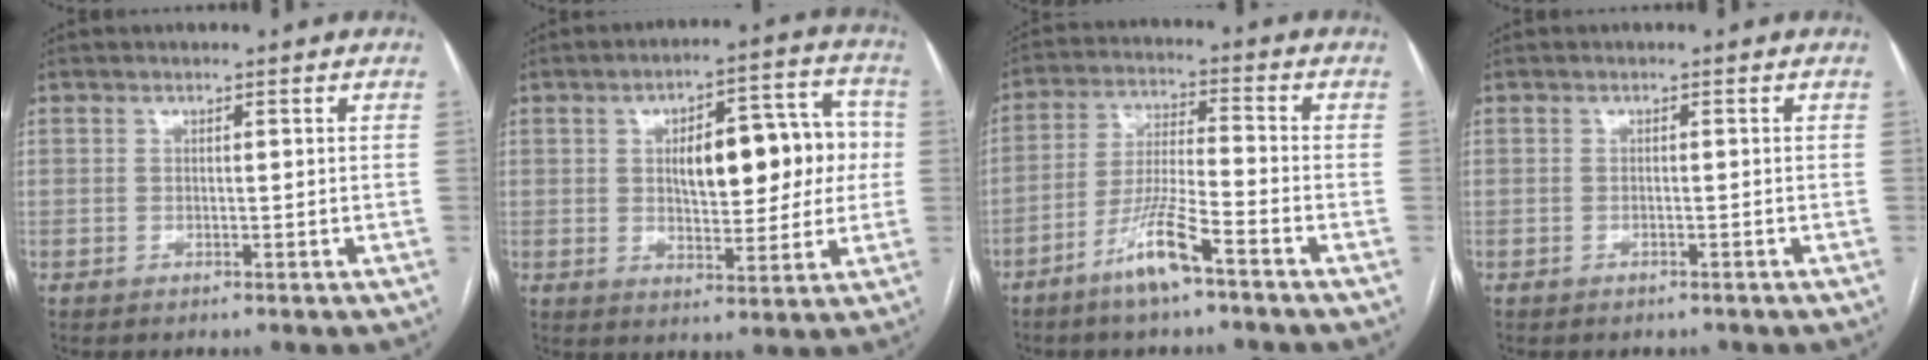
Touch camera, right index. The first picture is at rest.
{"total": 13.9, "force": [1.5, 5.8, 12.5], "torque": [-0.167, 0.037, 0.032]}
{"total": 8.7, "force": [-5.5, 0.4, 6.7], "torque": [-0.138, -0.009, -0.107]}
{"total": 0.8, "force": [-0.7, 0.3, 0.2], "torque": [-0.008, -0.001, -0.008]}